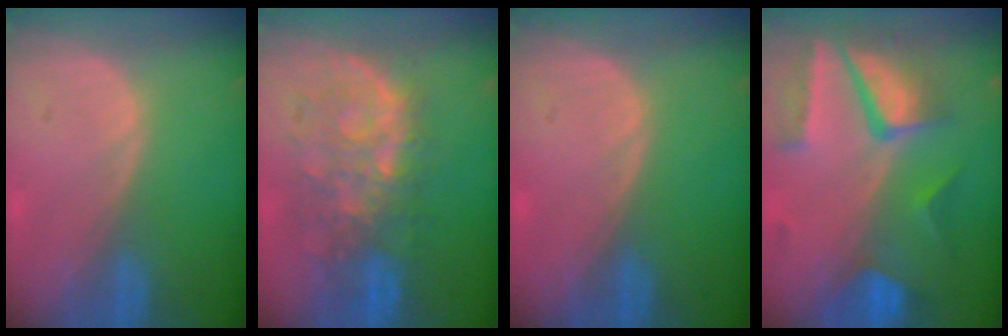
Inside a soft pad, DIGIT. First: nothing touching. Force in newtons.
{"total": 9.5, "press": 8.8, "slide": 3.6}
{"total": 0.0}
{"total": 10.3, "press": 8.6, "slide": 5.6}